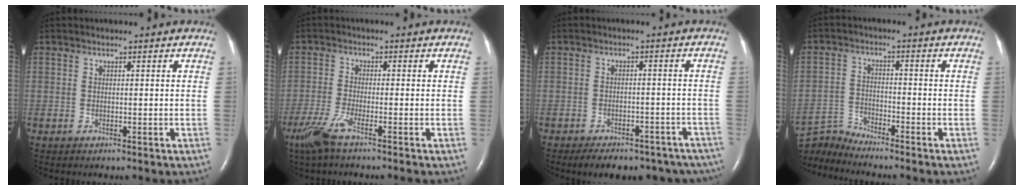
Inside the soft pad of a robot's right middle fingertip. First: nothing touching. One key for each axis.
{"total": 5.2, "fx": -3.6, "fy": 0.0, "fz": 3.7, "tx": -0.086, "ty": -0.015, "tz": -0.077}
{"total": 16.0, "fx": -12.7, "fy": 7.3, "fz": 6.3, "tx": -0.094, "ty": 0.011, "tz": -0.141}
{"total": 5.7, "fx": -5.5, "fy": -1.2, "fz": -0.8, "tx": 0.001, "ty": -0.005, "tz": -0.106}